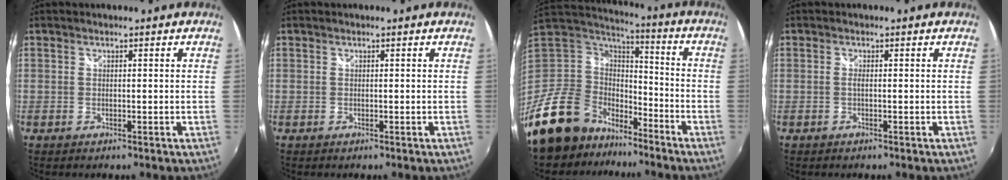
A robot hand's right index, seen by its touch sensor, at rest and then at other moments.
{"total": 0.0}
{"total": 20.2, "force": [-14.1, 12.6, 6.9], "torque": [-0.177, 0.021, -0.237]}
{"total": 0.7, "force": [-0.3, 0.0, 0.7], "torque": [-0.013, 0.001, -0.007]}